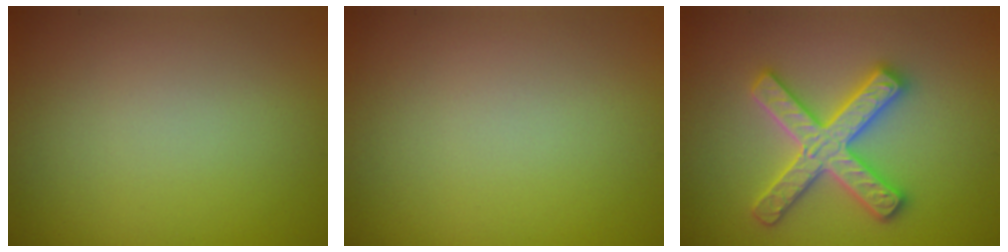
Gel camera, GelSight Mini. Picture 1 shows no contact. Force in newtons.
{"total": 0.0}
{"total": 4.9, "press": 4.9, "slide": 0.8}